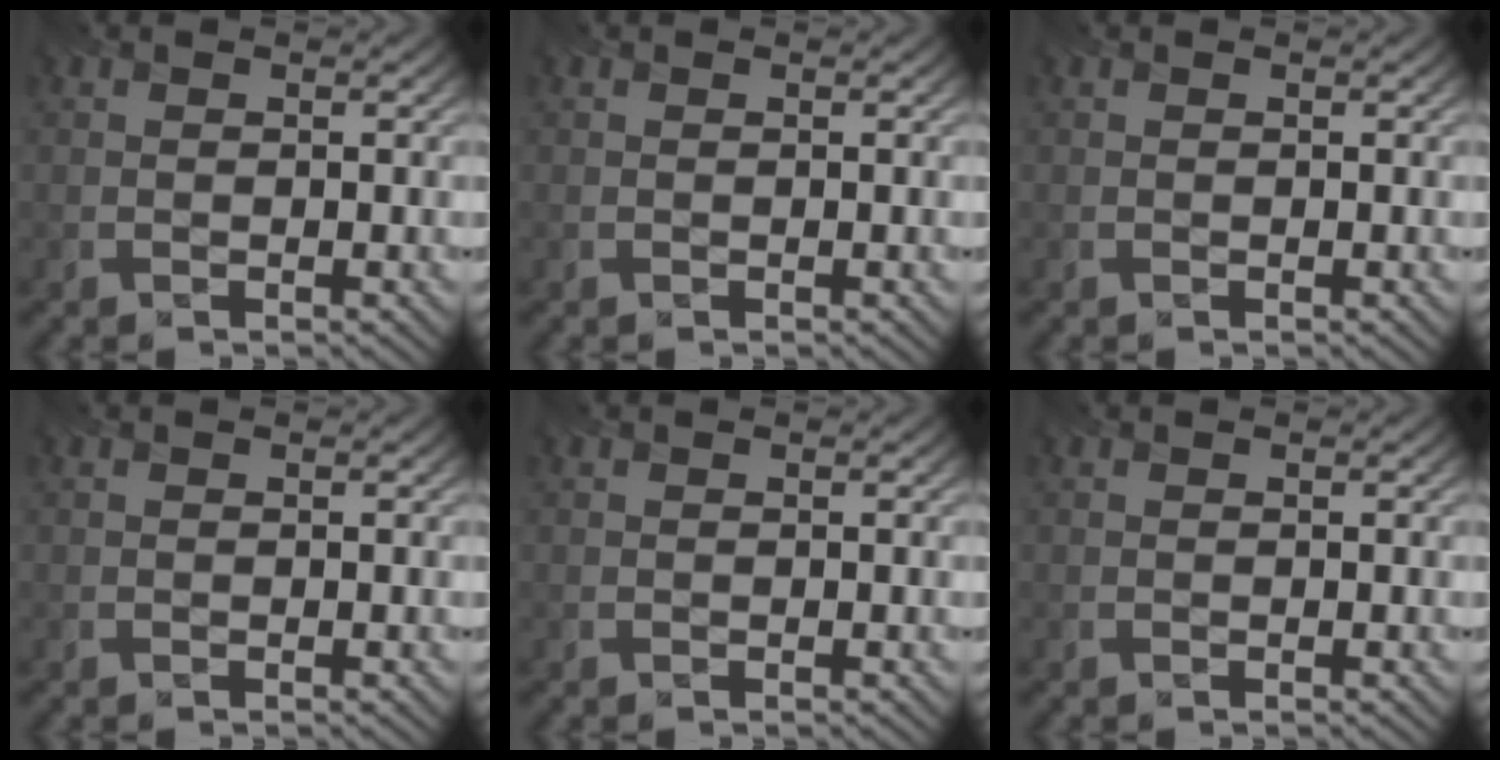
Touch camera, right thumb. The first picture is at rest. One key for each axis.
{"total": 0.0}
{"total": 0.0}
{"total": 0.0}
{"total": 0.0}
{"total": 0.0}